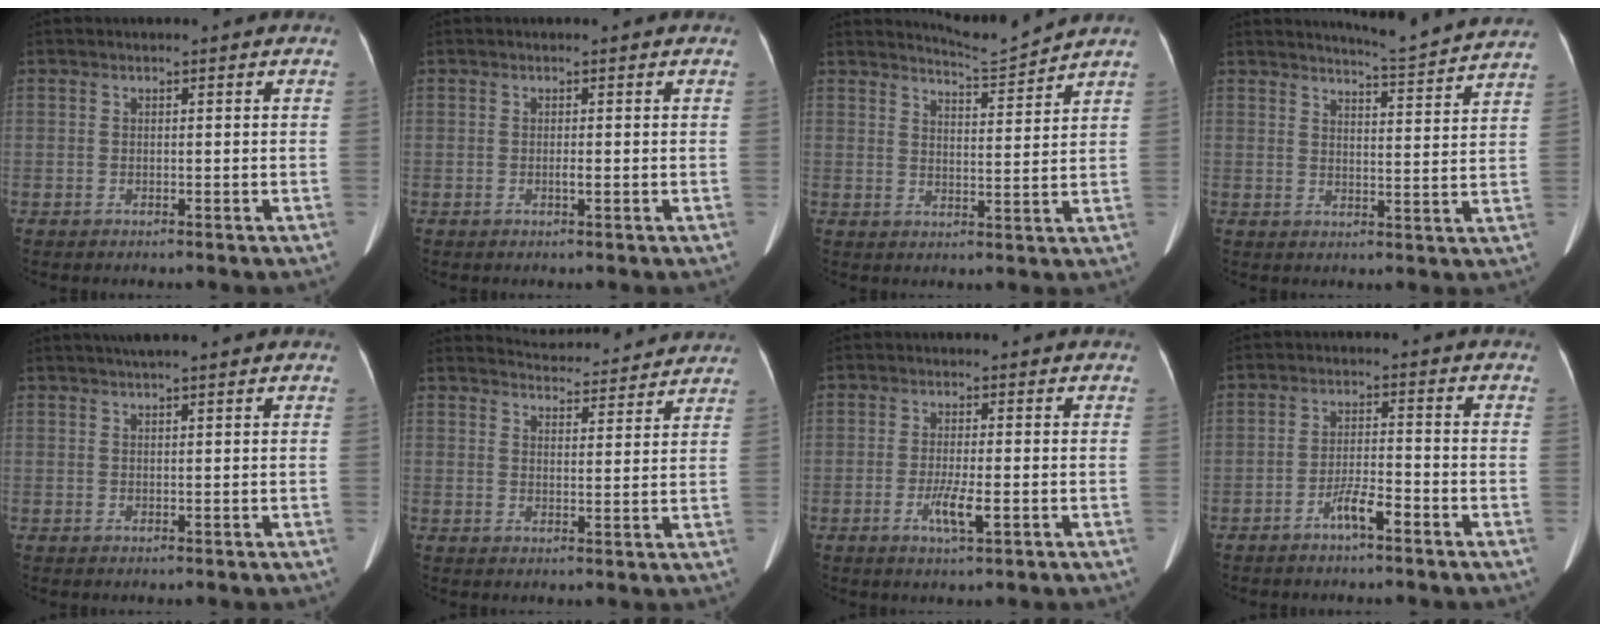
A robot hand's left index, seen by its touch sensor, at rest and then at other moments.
{"total": 0.7, "force": [-0.2, -0.1, 0.7], "torque": [-0.019, 0.001, -0.003]}
{"total": 5.1, "force": [4.8, -1.5, -0.7], "torque": [-0.003, -0.022, 0.082]}
{"total": 9.9, "force": [9.6, -1.4, 1.8], "torque": [-0.044, -0.027, 0.119]}
{"total": 4.6, "force": [3.8, 0.0, 2.7], "torque": [-0.038, 0.028, 0.056]}
{"total": 11.7, "force": [11.4, 1.8, 1.7], "torque": [-0.014, 0.010, 0.135]}
{"total": 3.9, "force": [-1.4, 0.4, 3.6], "torque": [-0.073, -0.009, -0.023]}
{"total": 4.4, "force": [-3.2, 0.5, 3.0], "torque": [-0.063, 0.001, -0.058]}